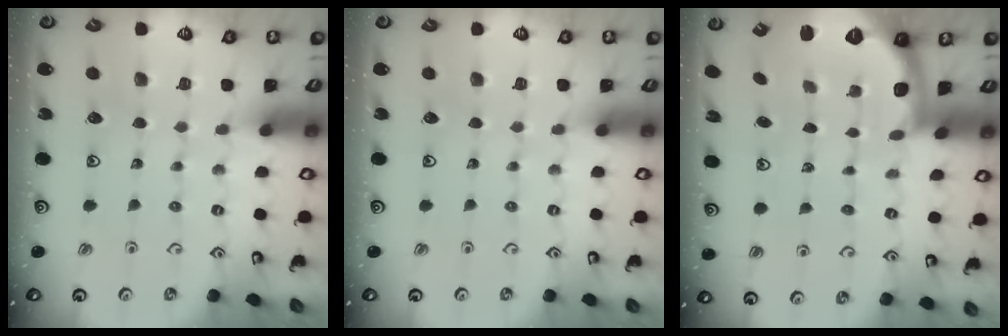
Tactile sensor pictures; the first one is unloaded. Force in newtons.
{"total": 0.0}
{"total": 1.9, "press": 1.8, "slide": 0.5}